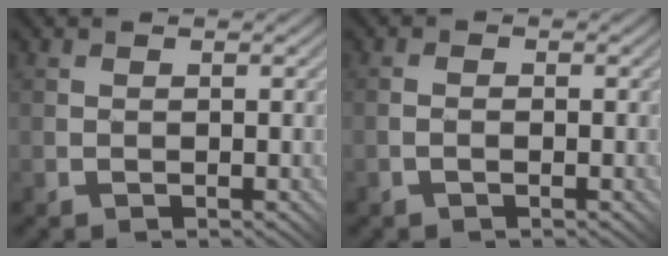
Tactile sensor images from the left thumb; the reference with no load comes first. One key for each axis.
{"total": 0.9, "fx": -0.4, "fy": 0.5, "fz": 0.6, "tx": 0.000, "ty": 0.007, "tz": -0.006}